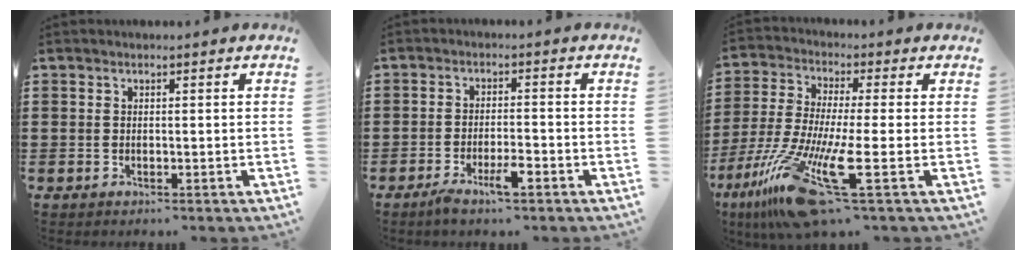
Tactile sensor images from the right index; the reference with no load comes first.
{"total": 4.2, "force": [-2.6, 0.9, 3.2], "torque": [-0.064, -0.002, -0.048]}
{"total": 16.5, "force": [-8.0, 2.1, 14.2], "torque": [-0.304, -0.008, -0.140]}